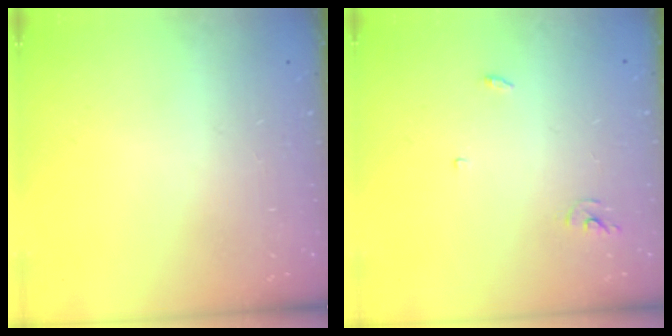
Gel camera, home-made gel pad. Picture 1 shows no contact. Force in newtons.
{"total": 3.0, "press": 3.0, "slide": 0.2}